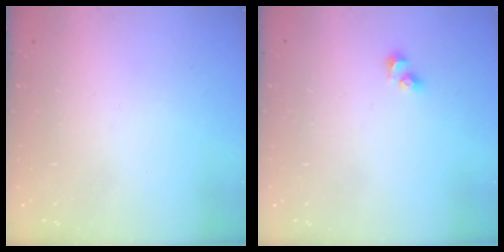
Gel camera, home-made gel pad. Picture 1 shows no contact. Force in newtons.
{"total": 2.7, "press": 2.5, "slide": 1.2}